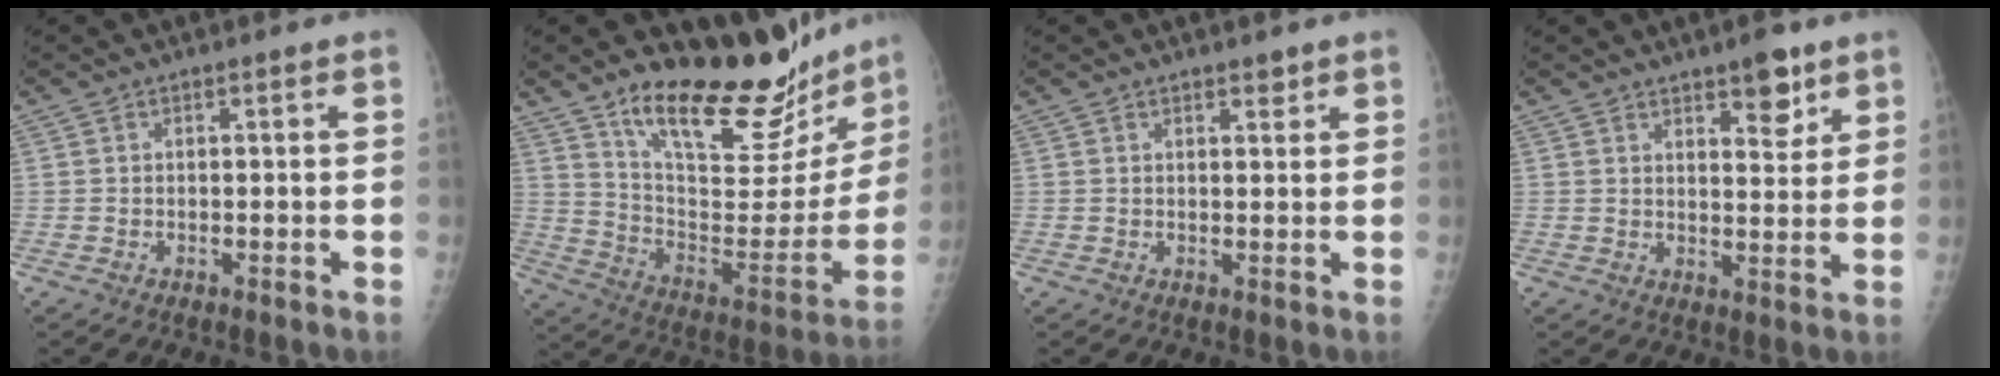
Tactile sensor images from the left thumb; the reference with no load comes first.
{"total": 25.2, "force": [20.9, 7.8, 11.8], "torque": [-0.133, -0.129, 0.316]}
{"total": 1.8, "force": [1.4, 0.7, 0.8], "torque": [-0.004, -0.009, 0.019]}
{"total": 6.7, "force": [4.4, 2.6, 4.3], "torque": [-0.039, -0.028, 0.062]}